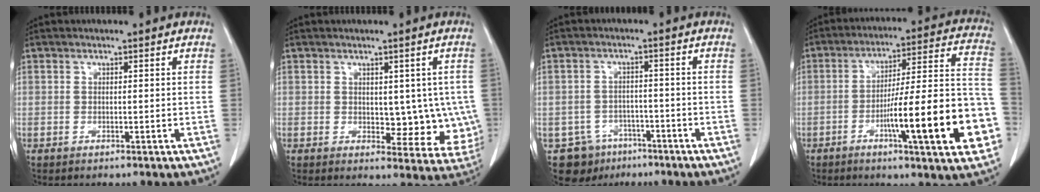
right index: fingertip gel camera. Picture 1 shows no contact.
{"total": 7.6, "force": [0.3, 4.6, 6.1], "torque": [-0.048, -0.001, 0.016]}
{"total": 7.1, "force": [-4.4, 5.6, 0.4], "torque": [-0.005, 0.012, -0.062]}
{"total": 20.2, "force": [-6.8, 2.0, 19.0], "torque": [-0.222, 0.019, -0.091]}